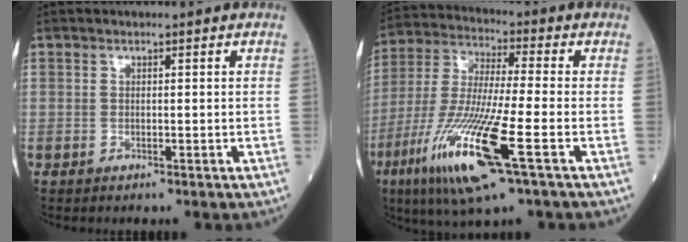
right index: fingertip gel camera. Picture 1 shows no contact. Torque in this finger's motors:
{"motor_torque": [1.17, -0.97, 1.05, 0.21]}